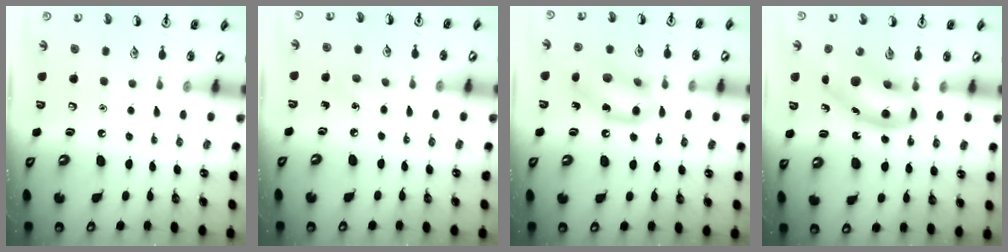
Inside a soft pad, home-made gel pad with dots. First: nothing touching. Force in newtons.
{"total": 4.3, "press": 4.0, "slide": 1.5}
{"total": 13.2, "press": 12.9, "slide": 2.8}
{"total": 11.9, "press": 11.4, "slide": 3.3}